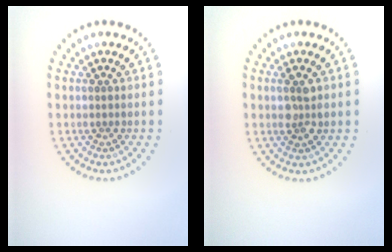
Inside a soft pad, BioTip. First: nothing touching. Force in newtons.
{"total": 1.7, "press": 1.7, "slide": 0.3}